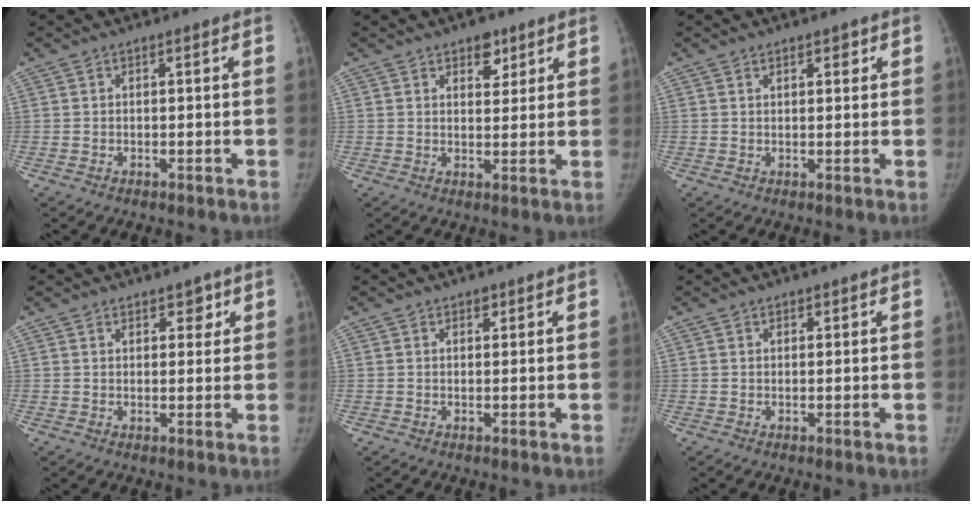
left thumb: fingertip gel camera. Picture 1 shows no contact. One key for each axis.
{"total": 4.5, "fx": 2.8, "fy": 2.7, "fz": 2.3, "tx": -0.007, "ty": -0.016, "tz": 0.040}
{"total": 1.6, "fx": 1.1, "fy": 0.7, "fz": 1.0, "tx": -0.004, "ty": -0.005, "tz": 0.014}
{"total": 3.1, "fx": 1.9, "fy": 1.9, "fz": 1.6, "tx": 0.004, "ty": -0.010, "tz": 0.027}
{"total": 1.3, "fx": 0.9, "fy": 0.8, "fz": 0.6, "tx": 0.000, "ty": -0.004, "tz": 0.011}
{"total": 0.9, "fx": 0.6, "fy": 0.6, "fz": 0.3, "tx": 0.004, "ty": -0.003, "tz": 0.007}